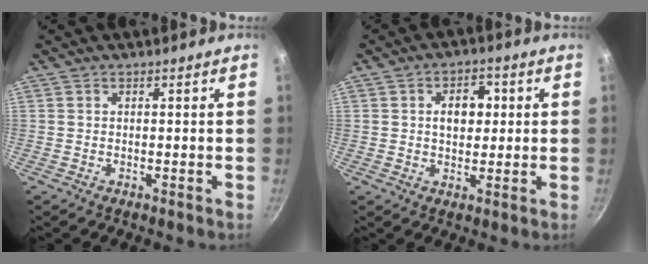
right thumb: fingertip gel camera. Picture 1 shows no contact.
{"total": 6.5, "force": [1.0, 4.6, 4.6], "torque": [-0.036, 0.005, 0.010]}